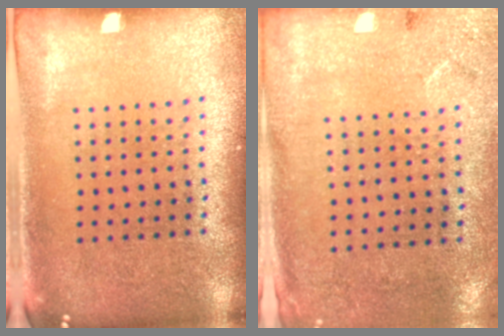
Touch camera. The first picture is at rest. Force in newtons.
{"total": 2.7, "press": 2.2, "slide": 1.6}